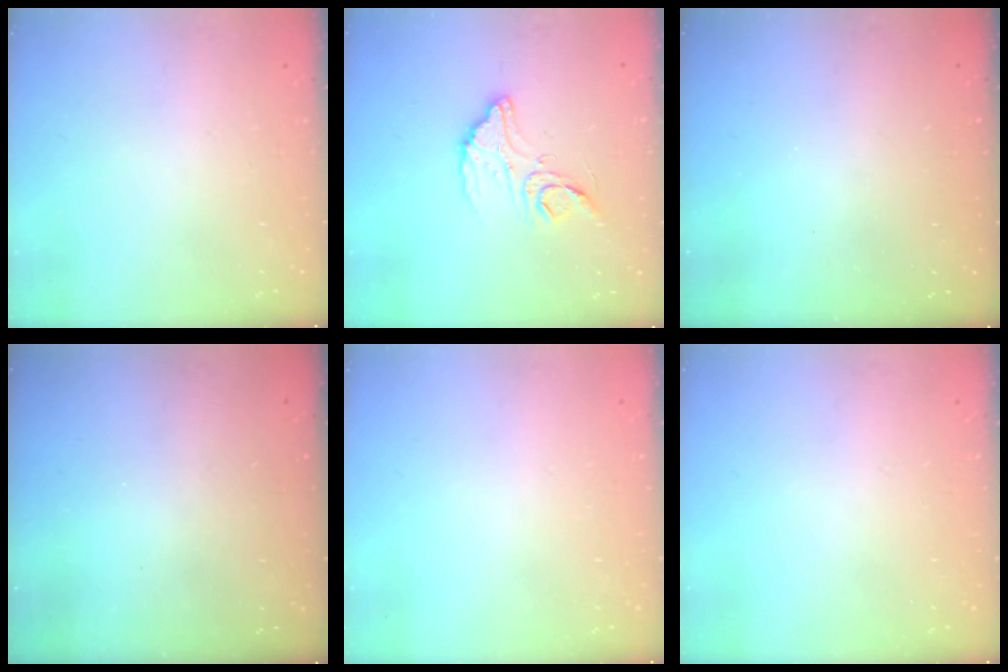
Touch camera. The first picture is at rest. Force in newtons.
{"total": 13.1, "press": 13.1, "slide": 0.8}
{"total": 3.2, "press": 3.2, "slide": 0.1}
{"total": 3.0, "press": 3.0, "slide": 0.1}
{"total": 0.0}
{"total": 0.0}